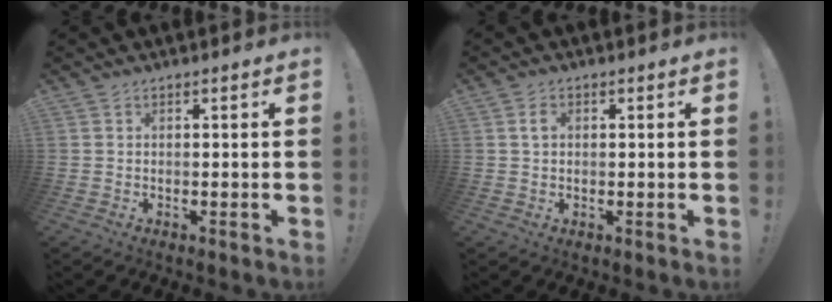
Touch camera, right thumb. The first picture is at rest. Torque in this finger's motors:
{"motor_torque": [-0.15, 0.44, 0.05, -0.08, 0.15]}